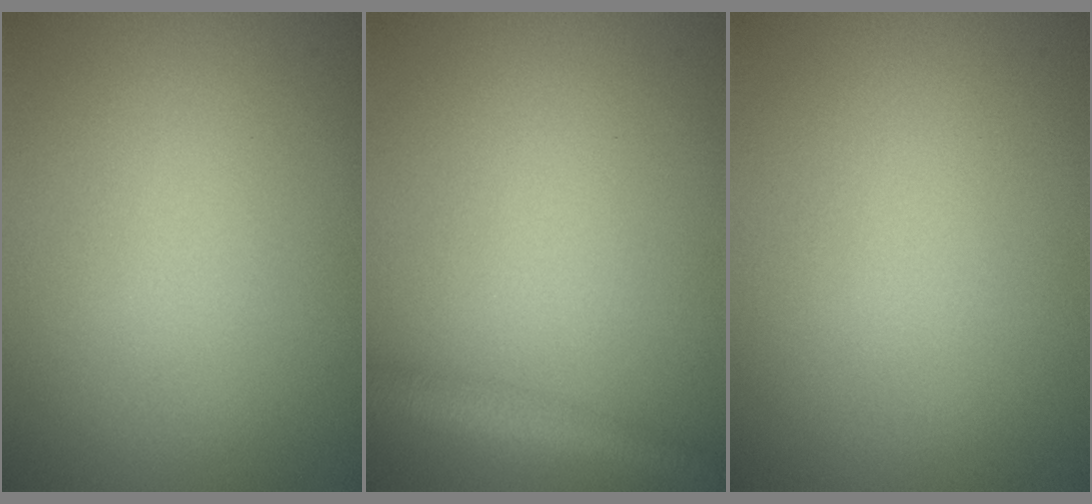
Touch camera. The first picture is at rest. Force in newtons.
{"total": 2.7, "press": 2.7, "slide": 0.2}
{"total": 0.0}